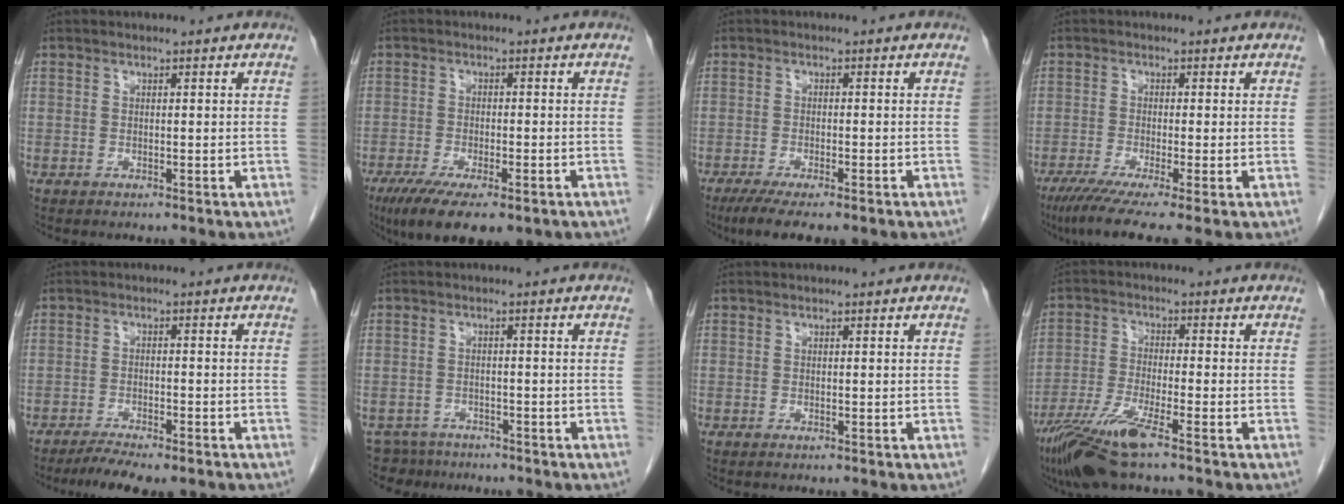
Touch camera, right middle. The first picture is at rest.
{"total": 12.3, "force": [-8.0, 4.1, 8.4], "torque": [-0.140, -0.023, -0.119]}
{"total": 8.2, "force": [-5.9, 1.8, 5.3], "torque": [-0.076, -0.016, -0.088]}
{"total": 8.1, "force": [-5.5, -0.1, 5.9], "torque": [-0.091, -0.022, -0.090]}
{"total": 7.1, "force": [-5.9, 1.1, 3.8], "torque": [-0.057, -0.010, -0.091]}
{"total": 4.8, "force": [-4.3, 2.1, -0.5], "torque": [0.013, 0.001, -0.069]}
{"total": 0.0}
{"total": 9.3, "force": [-6.0, 0.5, 7.0], "torque": [-0.144, -0.024, -0.114]}